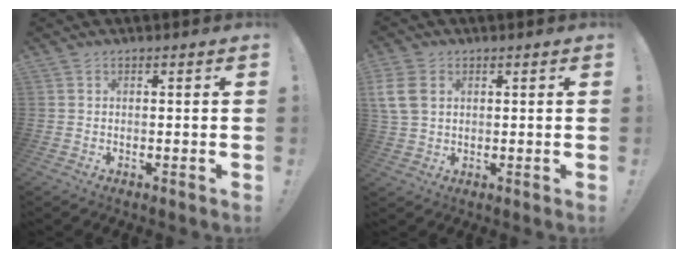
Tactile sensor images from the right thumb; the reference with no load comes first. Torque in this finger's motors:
{"motor_torque": [0.07, 0.01, 0.51, 0.07, 0.16]}